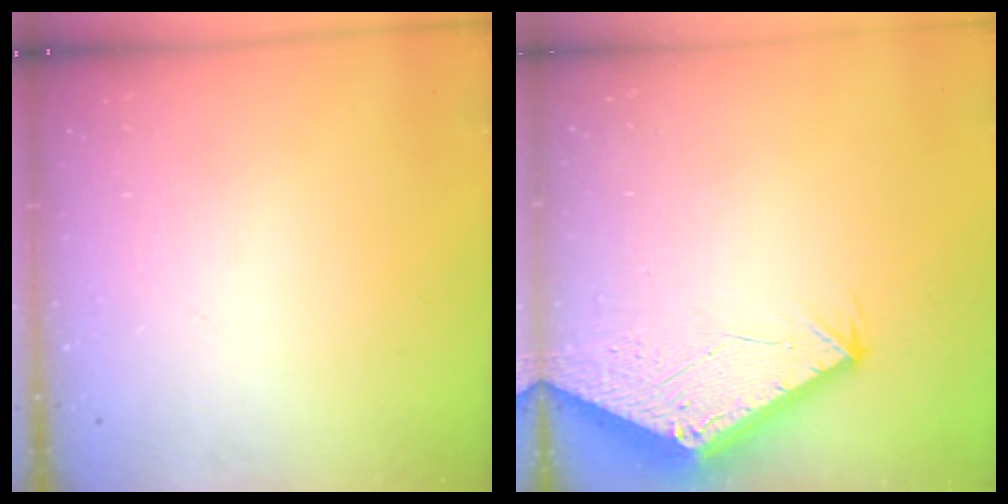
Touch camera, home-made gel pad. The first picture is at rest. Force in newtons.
{"total": 2.7, "press": 2.7, "slide": 0.1}